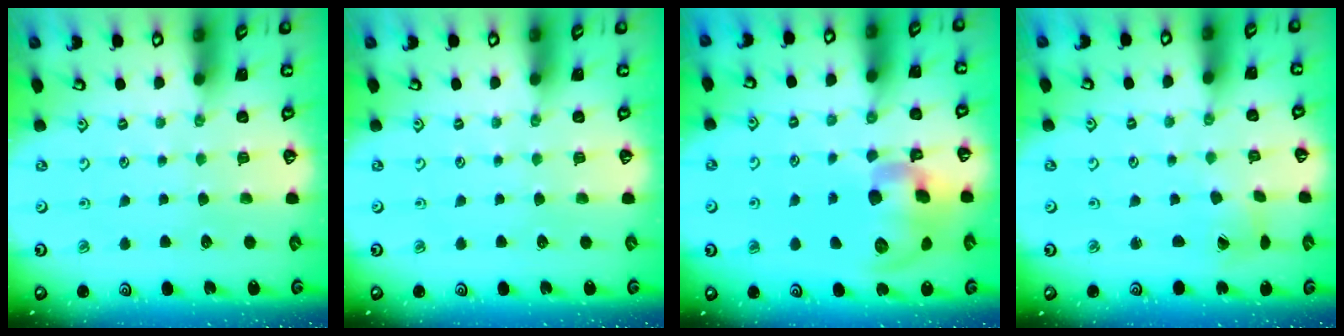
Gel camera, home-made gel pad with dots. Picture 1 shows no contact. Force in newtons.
{"total": 0.0}
{"total": 15.7, "press": 15.4, "slide": 2.8}
{"total": 2.0, "press": 2.0, "slide": 0.2}